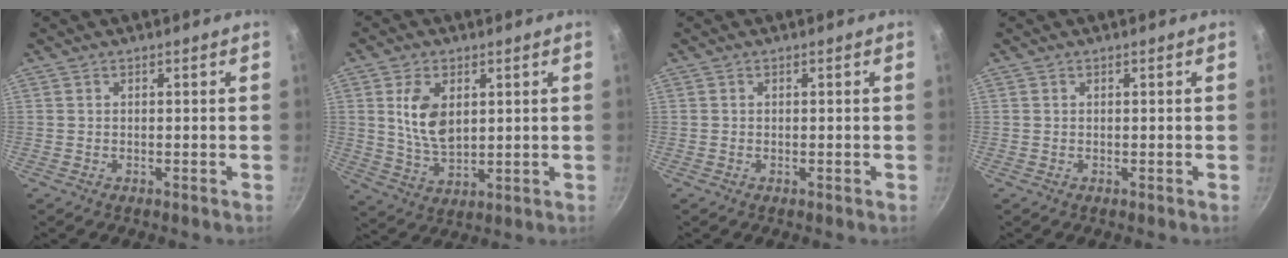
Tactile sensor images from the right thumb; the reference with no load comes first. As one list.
[{"total": 9.1, "force": [2.3, 5.4, 6.9], "torque": [-0.116, -0.015, 0.053]}, {"total": 0.0}, {"total": 0.0}]